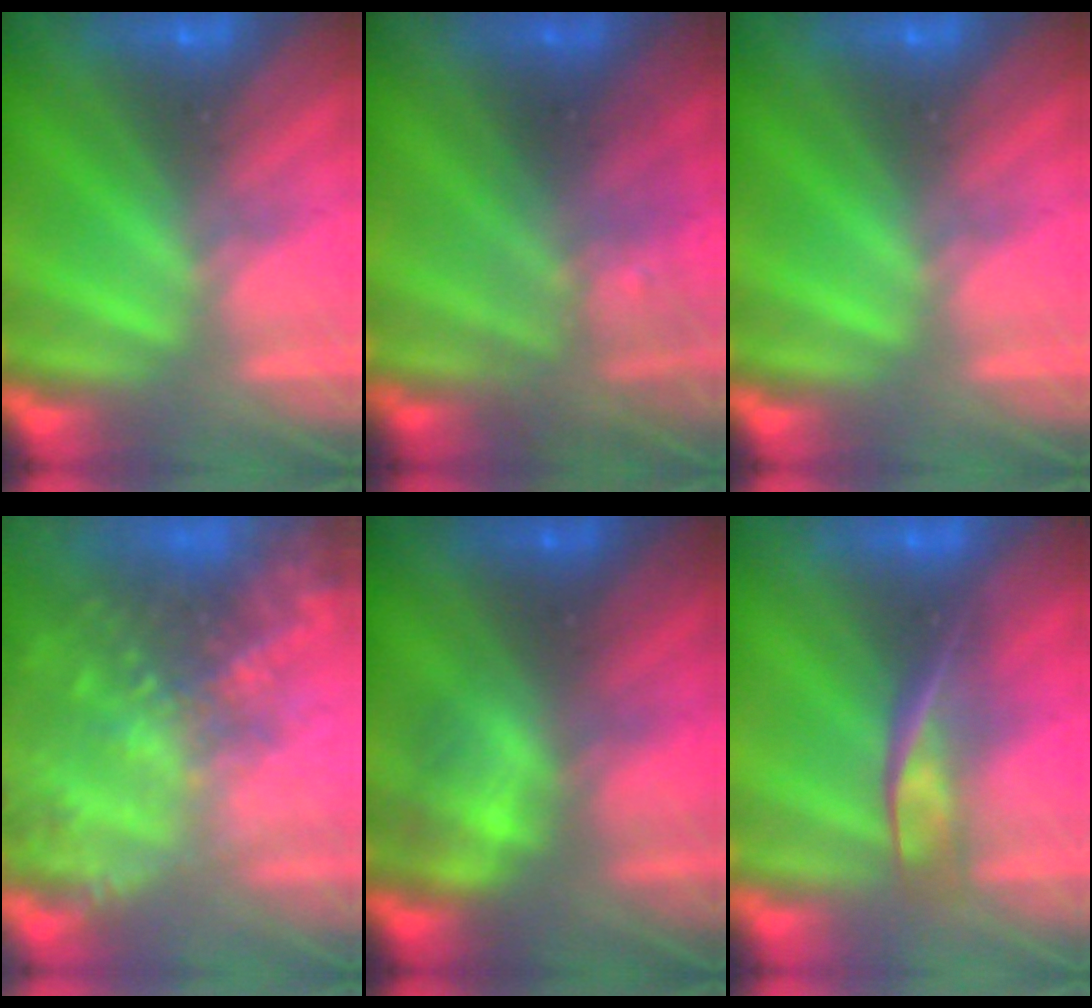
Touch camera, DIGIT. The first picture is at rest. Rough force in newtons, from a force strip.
{"total": 3.0}
{"total": 0.0}
{"total": 8.1}
{"total": 2.3}
{"total": 2.4}